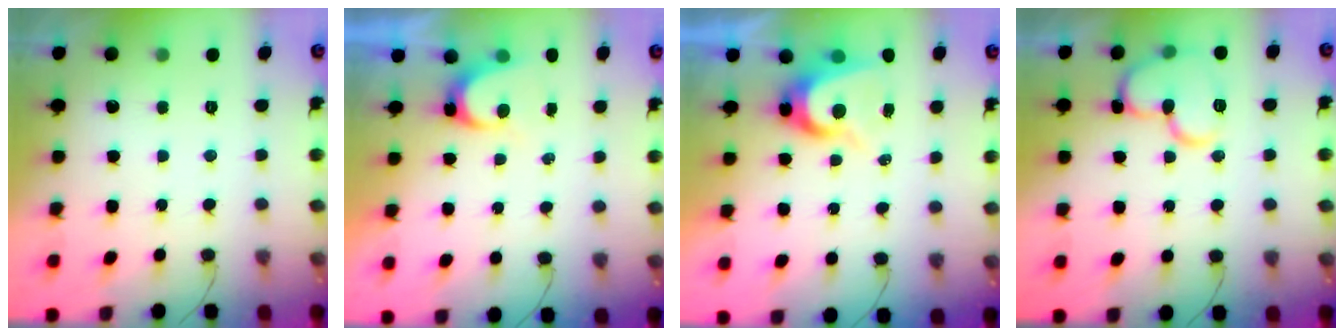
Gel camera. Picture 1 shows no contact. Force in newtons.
{"total": 3.3, "press": 3.3, "slide": 0.3}
{"total": 8.8, "press": 8.8, "slide": 0.4}
{"total": 13.0, "press": 12.8, "slide": 2.2}